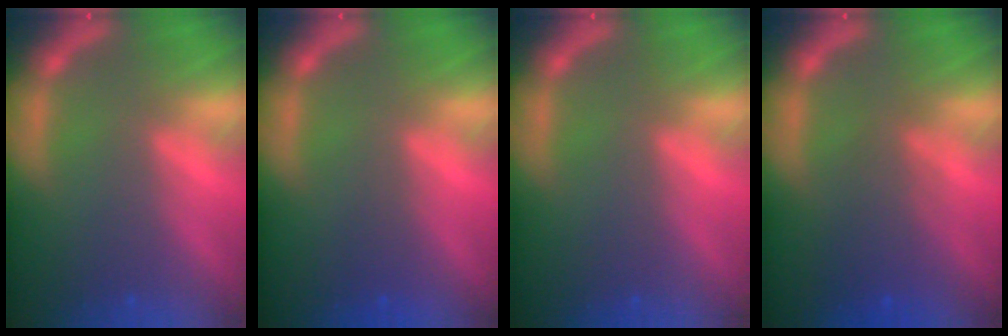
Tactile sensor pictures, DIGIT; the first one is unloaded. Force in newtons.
{"total": 0.9}
{"total": 0.0}
{"total": 3.6}